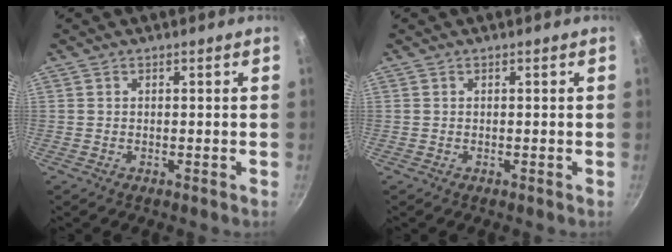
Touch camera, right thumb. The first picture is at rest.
{"total": 0.0}